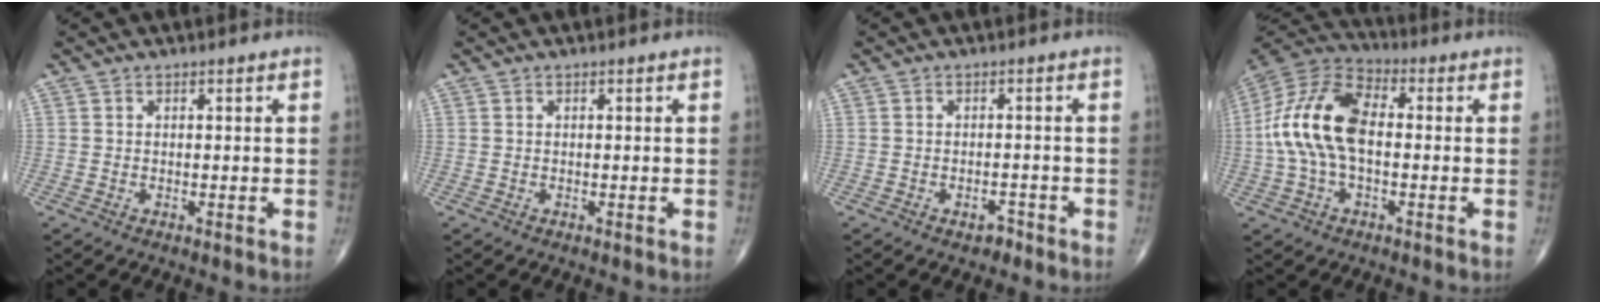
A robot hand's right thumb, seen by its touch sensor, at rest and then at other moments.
{"total": 0.0}
{"total": 2.1, "force": [-1.5, 1.2, 1.0], "torque": [-0.011, 0.010, -0.019]}
{"total": 16.0, "force": [-0.1, 8.9, 13.2], "torque": [-0.270, 0.036, -0.012]}